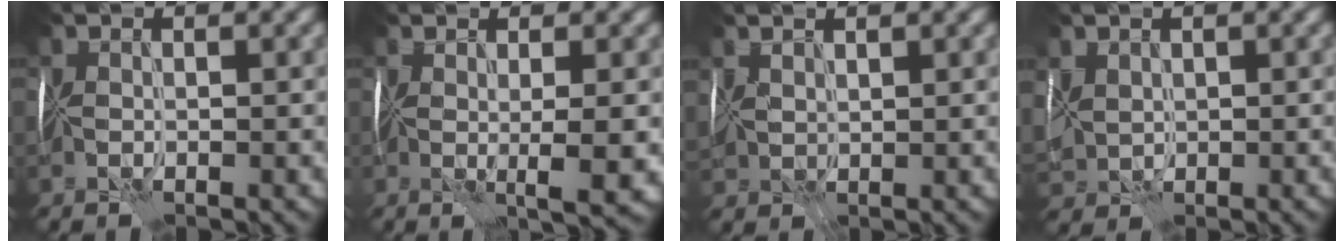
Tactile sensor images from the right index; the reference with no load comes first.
{"total": 4.3, "force": [0.3, 1.1, 4.2], "torque": [-0.056, 0.003, 0.010]}
{"total": 1.9, "force": [1.6, 0.7, 0.5], "torque": [-0.017, 0.009, 0.038]}
{"total": 3.3, "force": [0.8, 2.7, 1.6], "torque": [-0.044, -0.003, 0.018]}